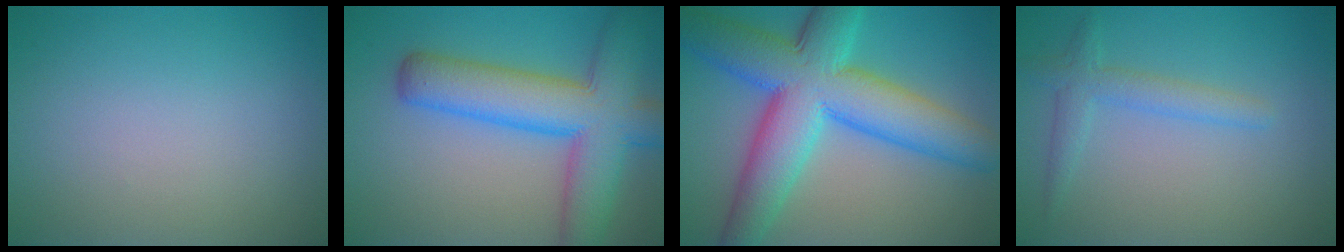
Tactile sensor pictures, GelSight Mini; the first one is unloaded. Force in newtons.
{"total": 9.8, "press": 9.8, "slide": 0.3}
{"total": 12.0, "press": 12.0, "slide": 0.4}
{"total": 2.4, "press": 2.4, "slide": 0.2}